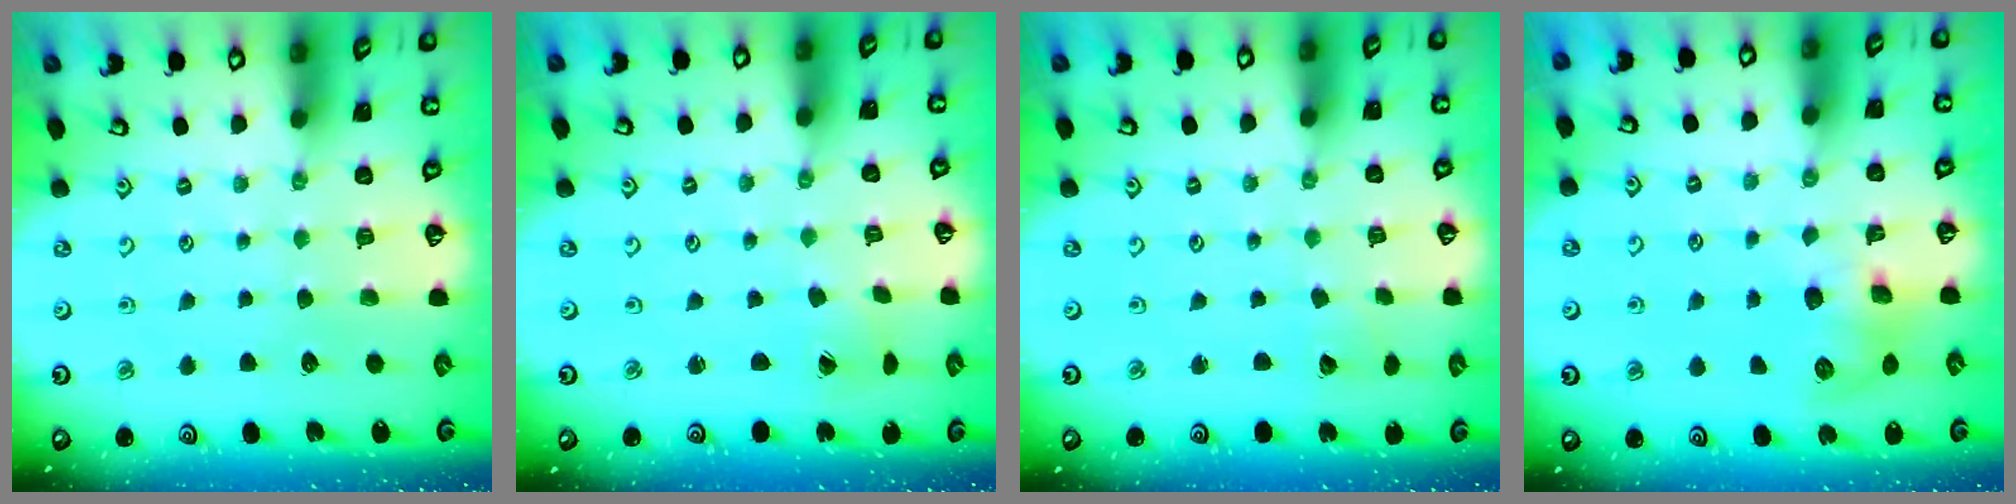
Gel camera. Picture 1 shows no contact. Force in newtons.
{"total": 1.7, "press": 1.7, "slide": 0.1}
{"total": 2.0, "press": 2.0, "slide": 0.2}
{"total": 8.4, "press": 8.4, "slide": 0.4}